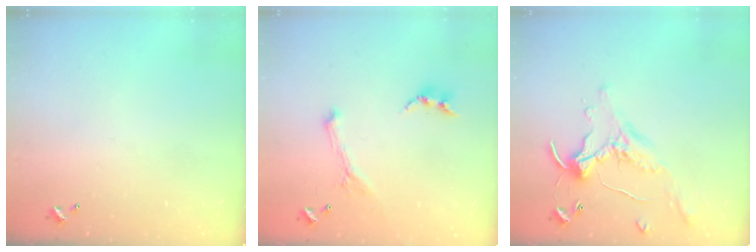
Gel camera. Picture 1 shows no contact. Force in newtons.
{"total": 1.6, "press": 1.5, "slide": 0.4}
{"total": 0.0}